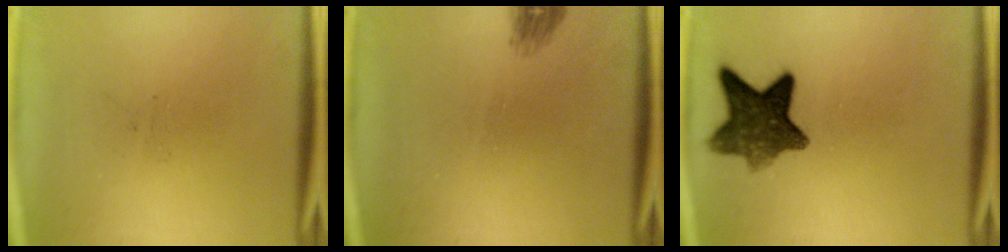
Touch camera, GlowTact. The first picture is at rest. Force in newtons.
{"total": 1.3}
{"total": 9.6}